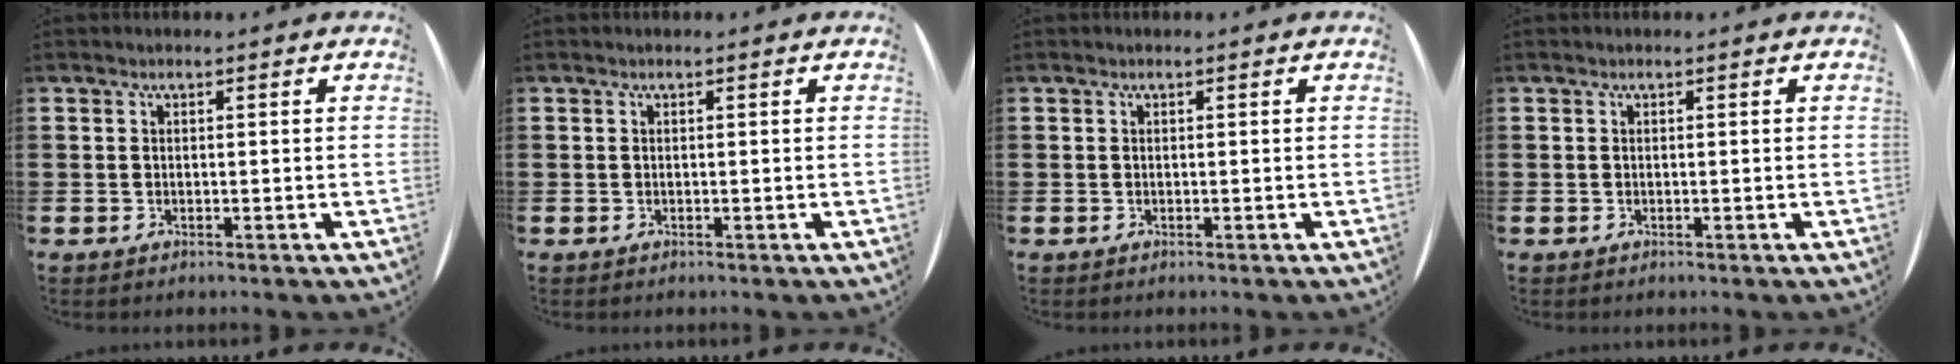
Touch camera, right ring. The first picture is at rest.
{"total": 0.0}
{"total": 0.0}
{"total": 0.0}